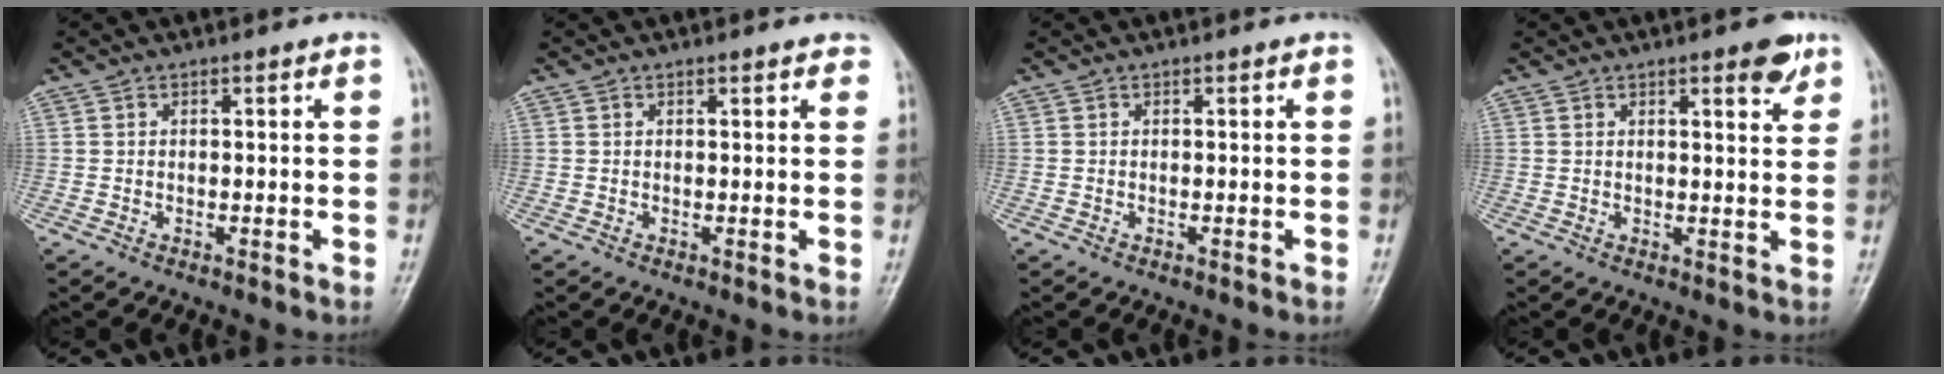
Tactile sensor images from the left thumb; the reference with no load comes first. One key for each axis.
{"total": 1.8, "fx": 1.3, "fy": 0.6, "fz": 1.0, "tx": -0.003, "ty": 0.001, "tz": 0.012}
{"total": 0.0}
{"total": 4.5, "fx": 2.8, "fy": 1.3, "fz": 3.3, "tx": -0.033, "ty": -0.014, "tz": 0.032}